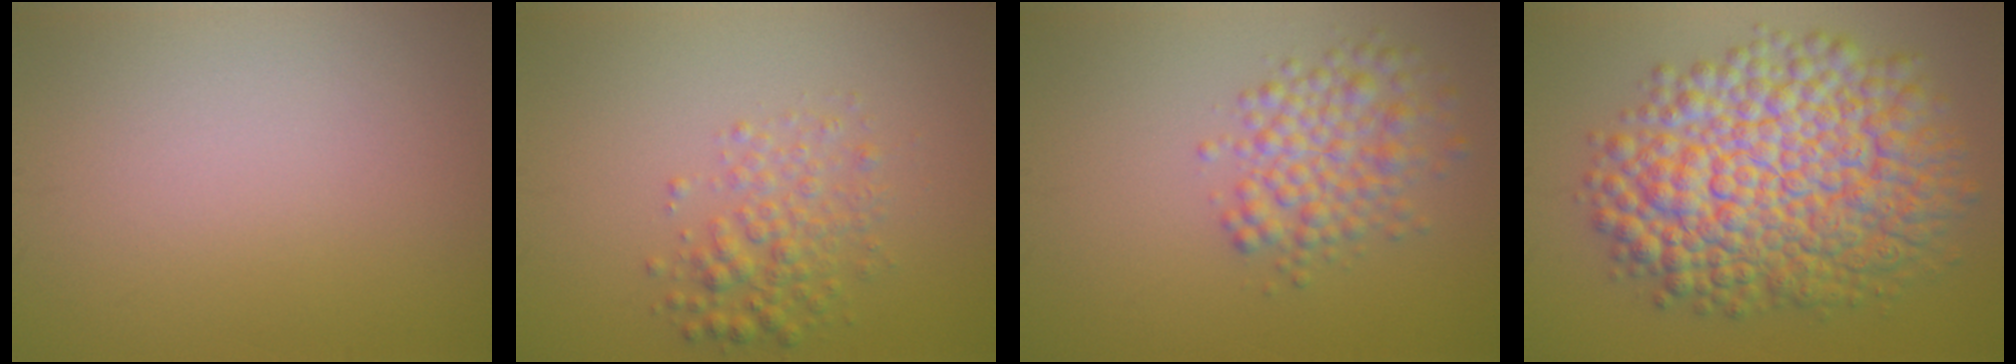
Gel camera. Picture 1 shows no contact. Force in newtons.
{"total": 3.0, "press": 3.0, "slide": 0.1}
{"total": 4.3, "press": 4.3, "slide": 0.2}
{"total": 13.2, "press": 13.2, "slide": 0.2}